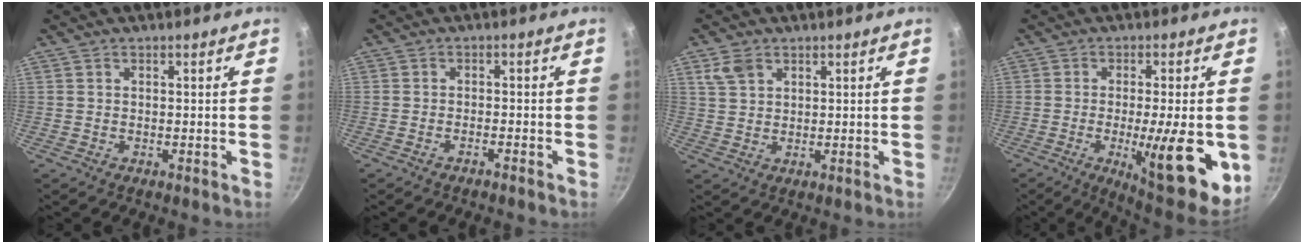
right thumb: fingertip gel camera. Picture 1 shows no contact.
{"total": 1.3, "force": [-1.2, 0.1, 0.6], "torque": [-0.018, 0.013, -0.018]}
{"total": 4.1, "force": [2.2, 2.7, 2.1], "torque": [-0.032, -0.001, 0.047]}
{"total": 16.5, "force": [-3.2, 4.0, 15.7], "torque": [-0.204, -0.002, -0.039]}